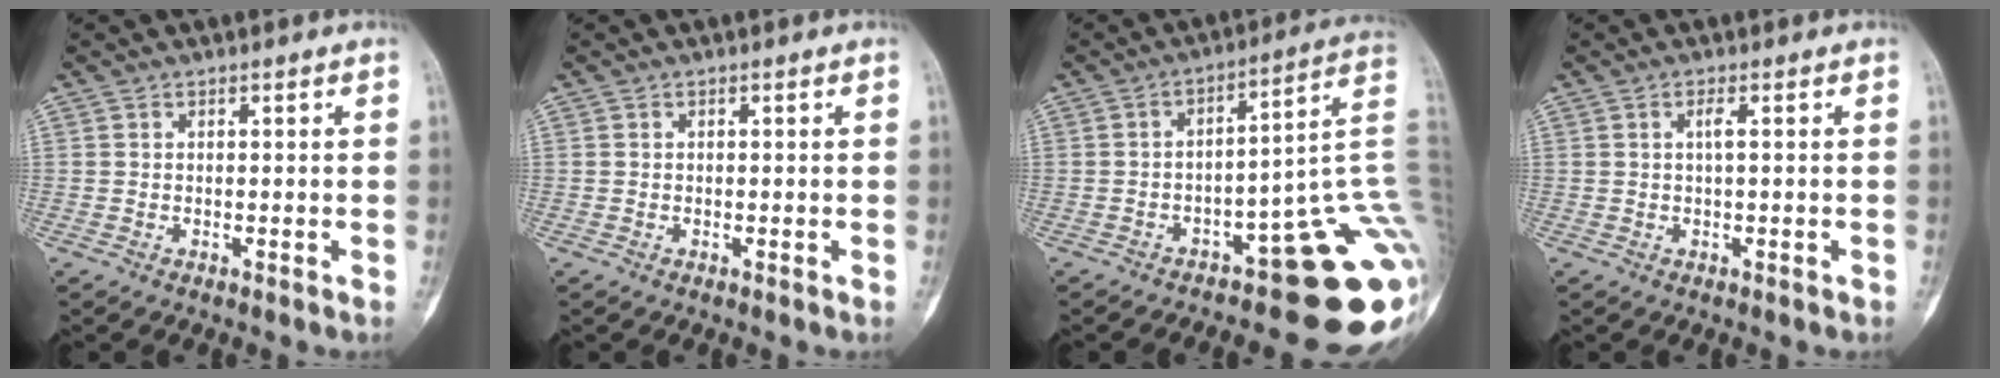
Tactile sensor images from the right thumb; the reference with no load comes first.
{"total": 0.0}
{"total": 19.6, "force": [-8.5, 6.3, 16.6], "torque": [-0.113, 0.092, -0.104]}
{"total": 1.8, "force": [0.1, 0.3, 1.8], "torque": [-0.035, 0.003, 0.002]}